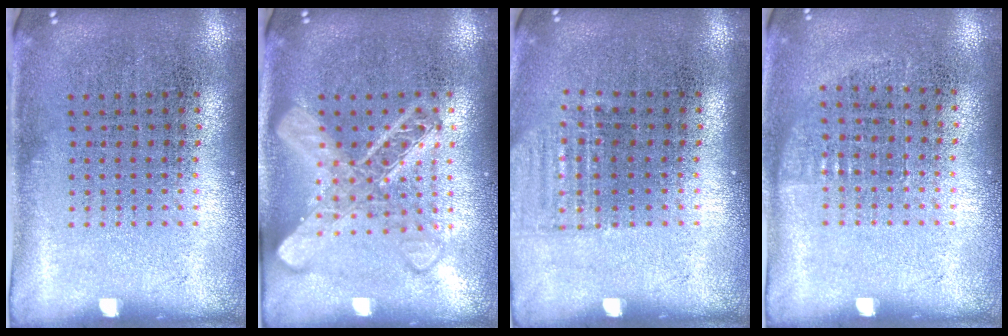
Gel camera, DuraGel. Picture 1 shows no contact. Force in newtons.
{"total": 3.0, "press": 3.0, "slide": 0.4}
{"total": 0.9, "press": 0.9, "slide": 0.3}
{"total": 0.7, "press": 0.6, "slide": 0.3}